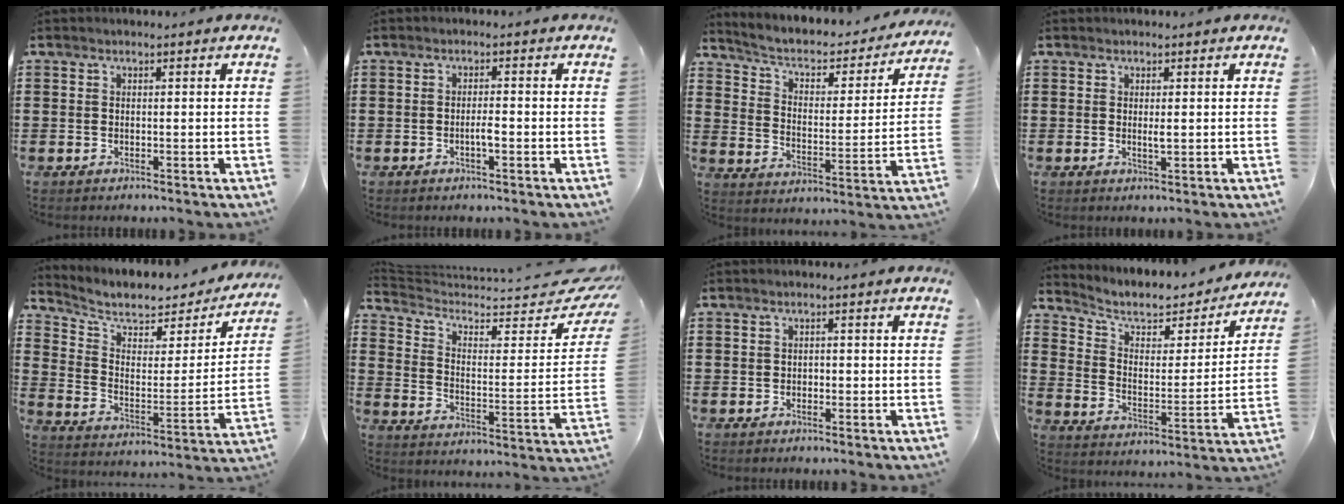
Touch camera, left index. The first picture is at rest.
{"total": 2.0, "force": [-0.7, 0.4, 1.9], "torque": [-0.035, 0.002, -0.012]}
{"total": 3.7, "force": [2.3, 2.0, 2.2], "torque": [-0.057, -0.016, 0.029]}
{"total": 1.4, "force": [0.2, 0.3, 1.4], "torque": [-0.027, -0.001, 0.003]}
{"total": 6.4, "force": [4.9, 2.6, 3.1], "torque": [-0.079, -0.033, 0.079]}
{"total": 6.3, "force": [5.4, 1.8, 2.7], "torque": [-0.062, -0.047, 0.088]}
{"total": 0.7, "force": [-0.3, 0.5, 0.4], "torque": [-0.010, 0.001, -0.006]}
{"total": 5.9, "force": [4.5, 2.7, 2.6], "torque": [-0.066, -0.028, 0.072]}